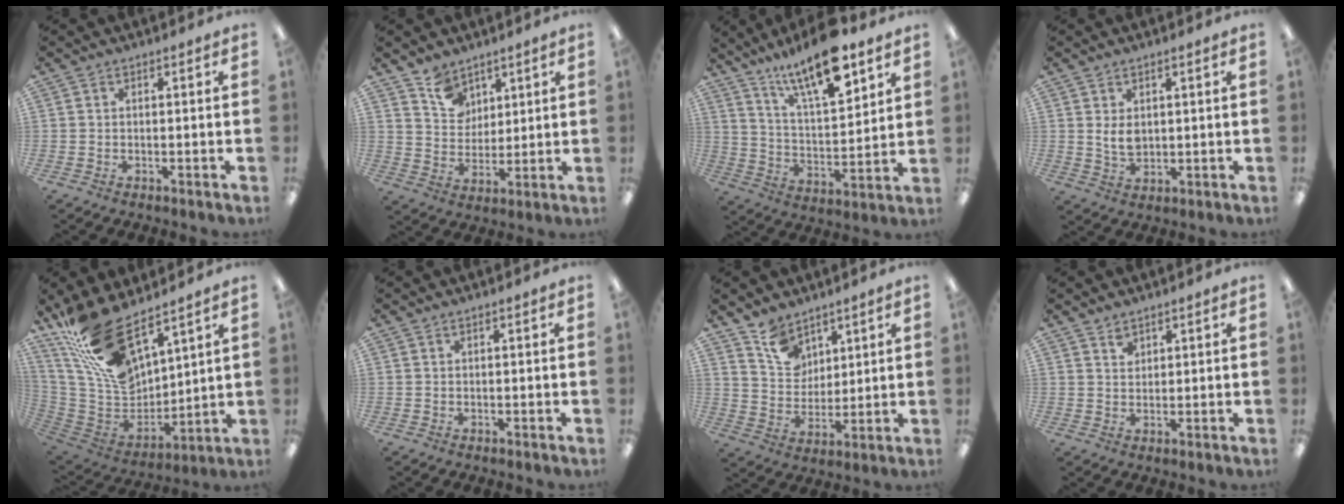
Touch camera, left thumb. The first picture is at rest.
{"total": 8.7, "force": [6.2, 5.8, 1.9], "torque": [-0.044, -0.027, 0.118]}
{"total": 17.3, "force": [12.2, 5.2, 11.2], "torque": [-0.184, -0.070, 0.200]}
{"total": 3.9, "force": [1.3, 2.3, 2.9], "torque": [-0.060, -0.003, 0.018]}
{"total": 20.2, "force": [14.7, 8.4, 11.0], "torque": [-0.229, -0.081, 0.270]}
{"total": 0.0}
{"total": 9.7, "force": [6.8, 6.3, 2.8], "torque": [-0.063, -0.028, 0.131]}
{"total": 2.3, "force": [1.9, 1.2, 0.4], "torque": [0.007, -0.011, 0.034]}